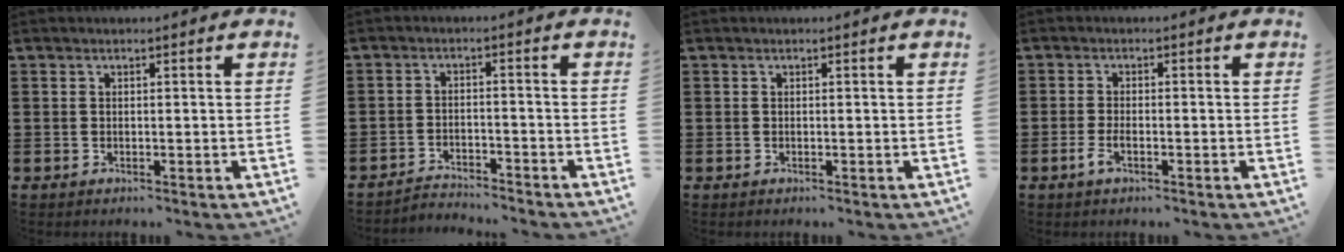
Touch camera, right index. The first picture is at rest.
{"total": 3.0, "force": [-3.0, 0.0, 0.0], "torque": [-0.008, -0.001, -0.066]}
{"total": 0.0}
{"total": 2.5, "force": [-1.3, 0.6, 2.0], "torque": [-0.051, -0.006, -0.028]}